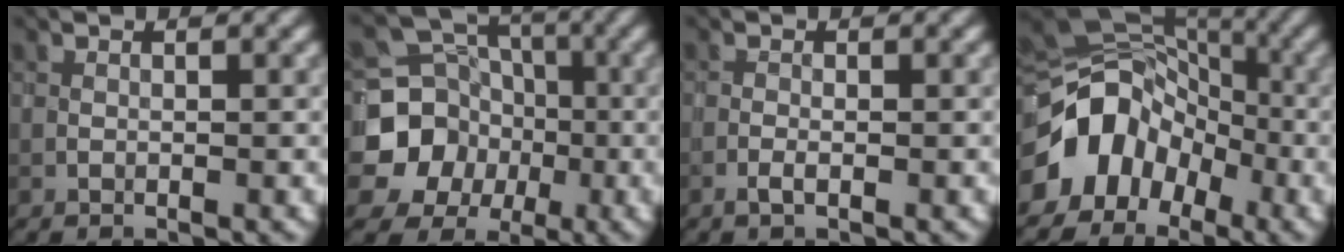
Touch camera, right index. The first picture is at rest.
{"total": 8.9, "force": [-1.5, 8.3, 2.7], "torque": [-0.049, -0.006, -0.047]}
{"total": 0.7, "force": [-0.3, 0.1, 0.6], "torque": [-0.015, 0.000, -0.008]}
{"total": 9.4, "force": [-3.7, 7.3, 4.5], "torque": [-0.077, -0.004, -0.069]}